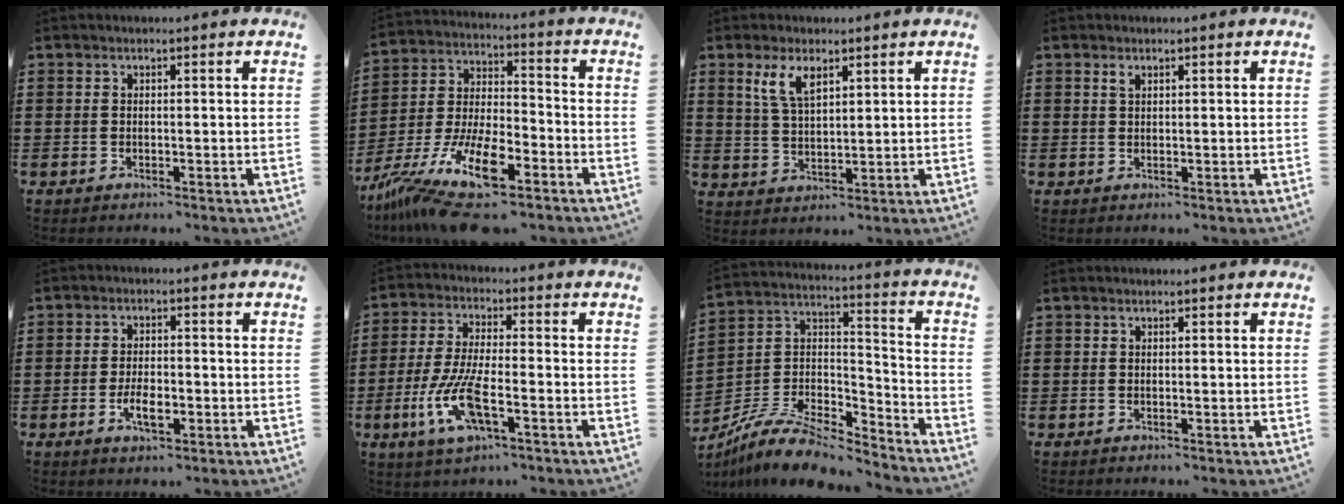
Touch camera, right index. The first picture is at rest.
{"total": 13.9, "force": [-8.6, 4.9, 9.8], "torque": [-0.207, 0.018, -0.158]}
{"total": 5.1, "force": [2.8, 2.2, 3.6], "torque": [-0.081, 0.006, 0.049]}
{"total": 0.9, "force": [0.6, 0.4, 0.6], "torque": [-0.014, 0.001, 0.010]}
{"total": 4.3, "force": [-1.7, 1.8, 3.5], "torque": [-0.061, 0.003, -0.029]}
{"total": 9.5, "force": [-3.9, 2.8, 8.1], "torque": [-0.192, -0.017, -0.076]}
{"total": 9.4, "force": [-7.9, 3.3, 4.0], "torque": [-0.086, 0.013, -0.156]}
{"total": 0.0}